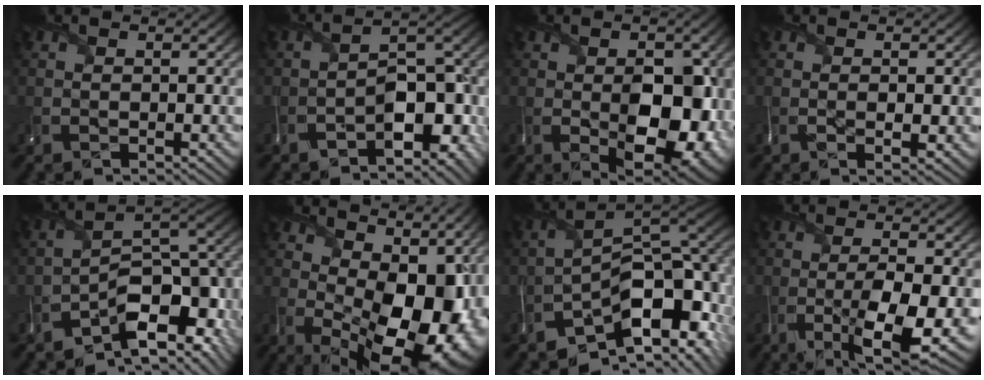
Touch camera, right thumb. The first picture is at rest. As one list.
[{"total": 11.1, "force": [-5.1, 4.9, 8.6], "torque": [-0.124, -0.012, -0.083]}, {"total": 12.6, "force": [-1.6, 7.4, 10.1], "torque": [-0.136, -0.033, 0.000]}, {"total": 2.0, "force": [-0.3, 0.7, 1.8], "torque": [-0.036, -0.008, -0.003]}, {"total": 10.6, "force": [-4.8, 5.0, 7.9], "torque": [-0.112, -0.006, -0.089]}, {"total": 16.6, "force": [1.6, 9.9, 13.2], "torque": [-0.172, -0.021, 0.063]}, {"total": 11.9, "force": [-6.9, 5.5, 8.0], "torque": [-0.116, -0.007, -0.128]}, {"total": 8.7, "force": [-3.0, 2.4, 7.8], "torque": [-0.133, -0.012, -0.047]}]